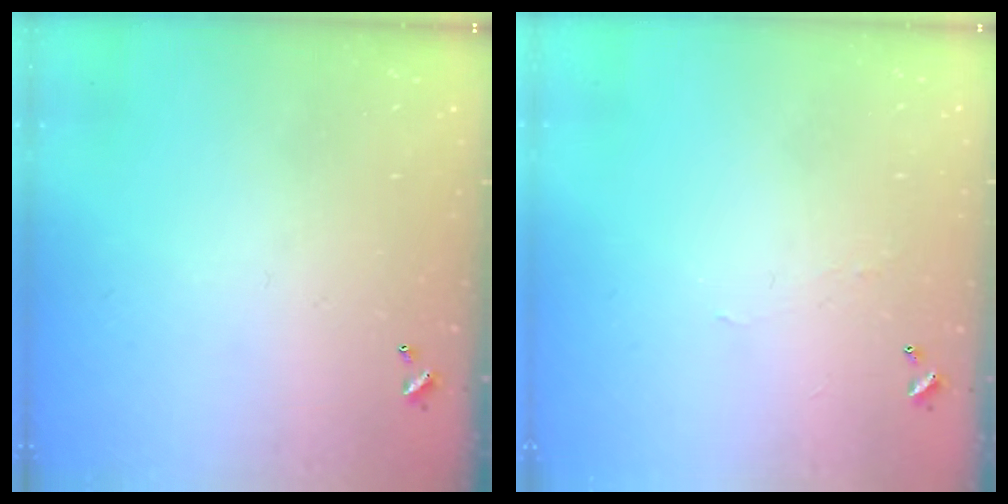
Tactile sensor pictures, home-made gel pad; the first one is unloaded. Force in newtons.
{"total": 1.2, "press": 1.1, "slide": 0.3}